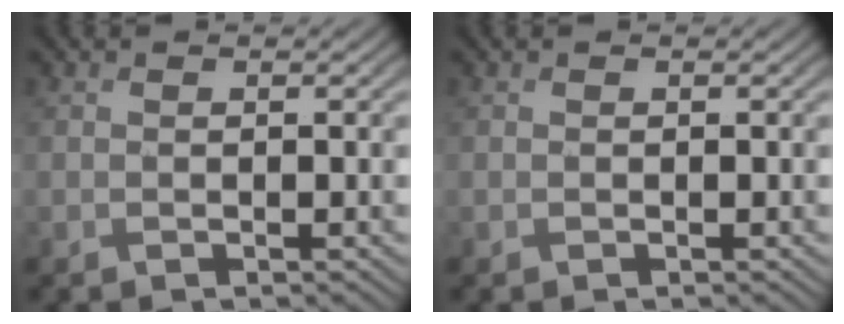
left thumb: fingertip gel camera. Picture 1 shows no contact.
{"total": 0.0}